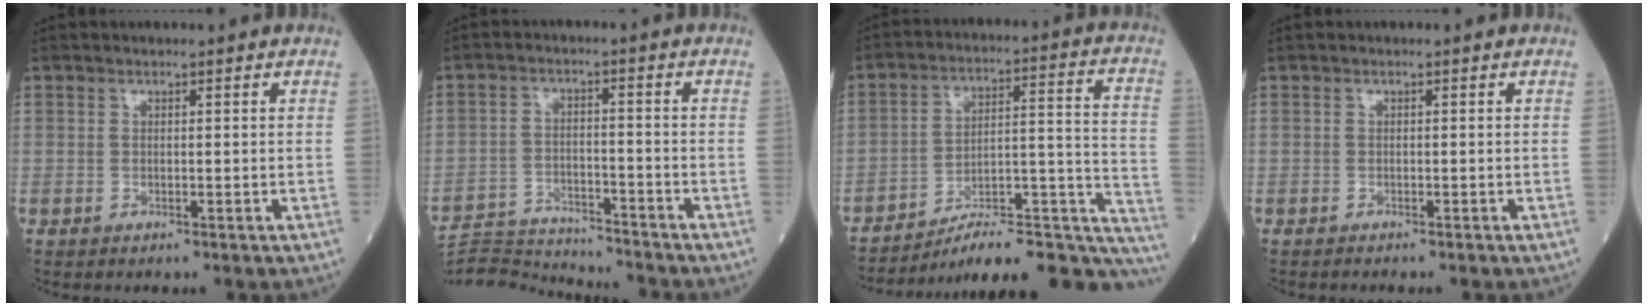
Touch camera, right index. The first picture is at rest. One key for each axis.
{"total": 10.6, "fx": -10.6, "fy": -0.3, "fz": 0.4, "tx": -0.009, "ty": 0.008, "tz": -0.174}
{"total": 22.3, "fx": -19.7, "fy": 3.8, "fz": 9.8, "tx": -0.058, "ty": 0.054, "tz": -0.272}
{"total": 0.8, "fx": -0.7, "fy": 0.0, "fz": 0.3, "tx": -0.007, "ty": 0.000, "tz": -0.009}